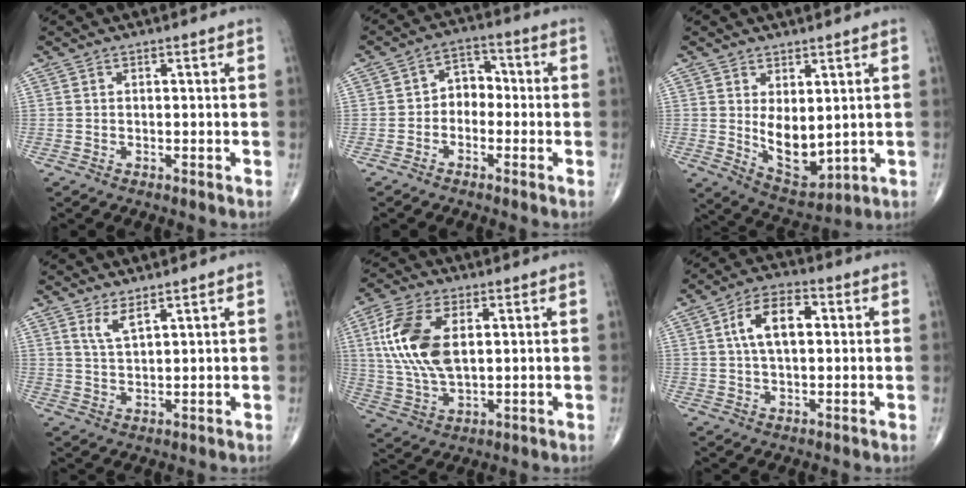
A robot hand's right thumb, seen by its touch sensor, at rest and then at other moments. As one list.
[{"total": 5.2, "force": [-1.2, 4.0, 3.1], "torque": [-0.020, 0.030, -0.038]}, {"total": 9.0, "force": [0.9, 4.8, 7.5], "torque": [-0.097, -0.024, 0.040]}, {"total": 3.6, "force": [2.4, 0.9, 2.5], "torque": [-0.049, -0.022, 0.053]}, {"total": 14.1, "force": [3.1, 7.4, 11.6], "torque": [-0.247, -0.005, 0.063]}, {"total": 9.0, "force": [1.8, 4.7, 7.5], "torque": [-0.127, 0.016, 0.027]}]